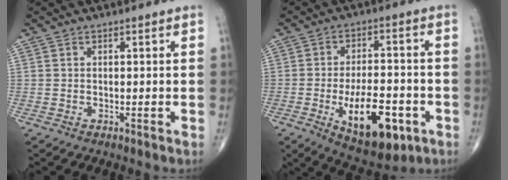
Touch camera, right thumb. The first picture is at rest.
{"total": 15.3, "force": [-5.3, 7.2, 12.4], "torque": [-0.172, 0.016, -0.071]}